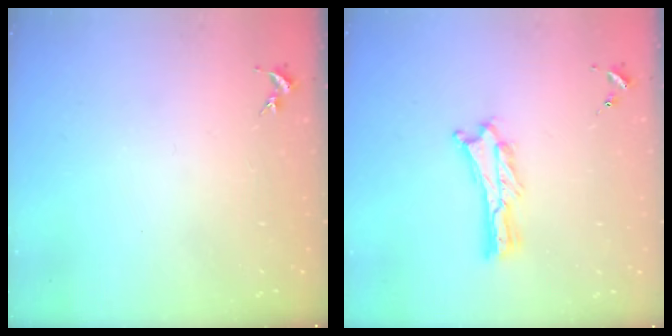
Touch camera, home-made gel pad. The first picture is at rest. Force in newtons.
{"total": 1.3, "press": 1.3, "slide": 0.3}